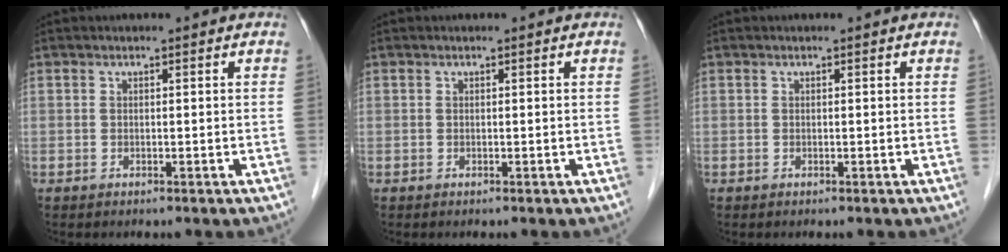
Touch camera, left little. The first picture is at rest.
{"total": 0.0}
{"total": 0.0}